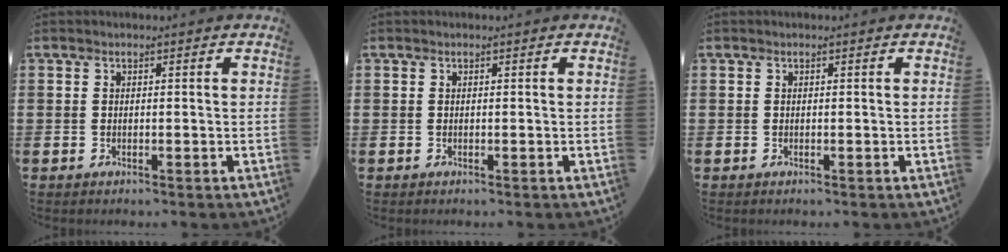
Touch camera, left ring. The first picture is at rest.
{"total": 0.0}
{"total": 0.0}